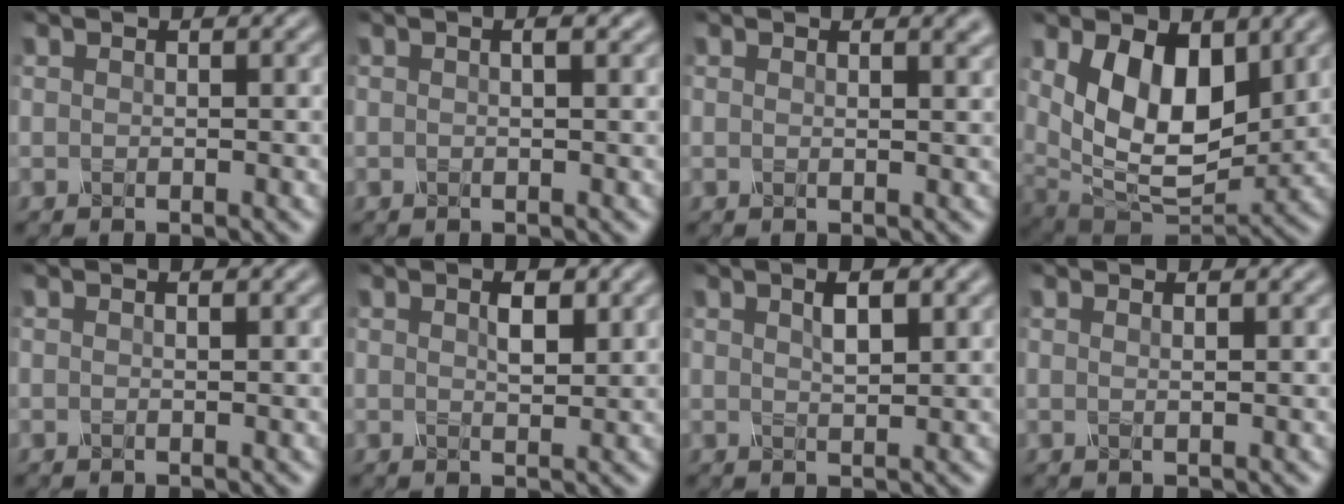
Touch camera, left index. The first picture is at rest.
{"total": 3.1, "force": [1.4, 1.5, 2.3], "torque": [-0.013, 0.025, -0.005]}
{"total": 3.1, "force": [1.8, 1.4, 2.1], "torque": [0.002, 0.019, 0.003]}
{"total": 8.7, "force": [2.1, 5.2, 6.6], "torque": [-0.126, -0.018, 0.040]}
{"total": 1.2, "force": [0.5, 0.5, 1.0], "torque": [-0.001, 0.000, -0.008]}
{"total": 1.9, "force": [0.7, 0.5, 1.7], "torque": [-0.032, 0.001, 0.021]}
{"total": 2.7, "force": [1.0, 0.7, 2.3], "torque": [-0.039, 0.004, 0.026]}
{"total": 1.2, "force": [0.5, 0.5, 0.9], "torque": [0.001, 0.001, -0.007]}